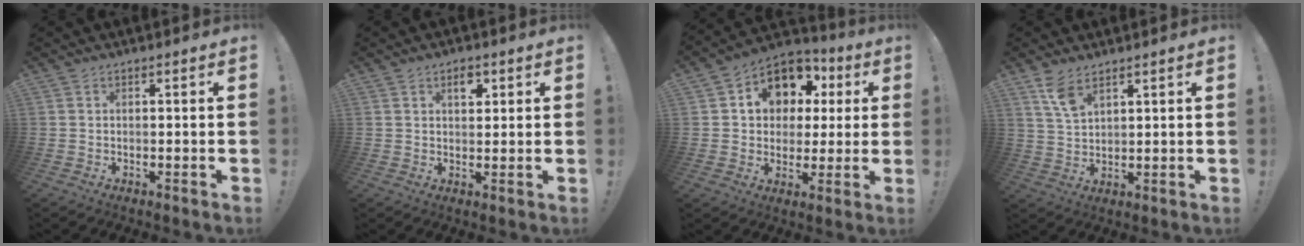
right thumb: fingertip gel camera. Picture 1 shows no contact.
{"total": 4.2, "force": [1.9, 2.7, 2.6], "torque": [-0.026, -0.004, 0.028]}
{"total": 12.7, "force": [4.5, 10.3, 5.9], "torque": [-0.091, -0.024, 0.089]}
{"total": 6.4, "force": [4.4, 2.7, 3.9], "torque": [-0.064, -0.025, 0.080]}